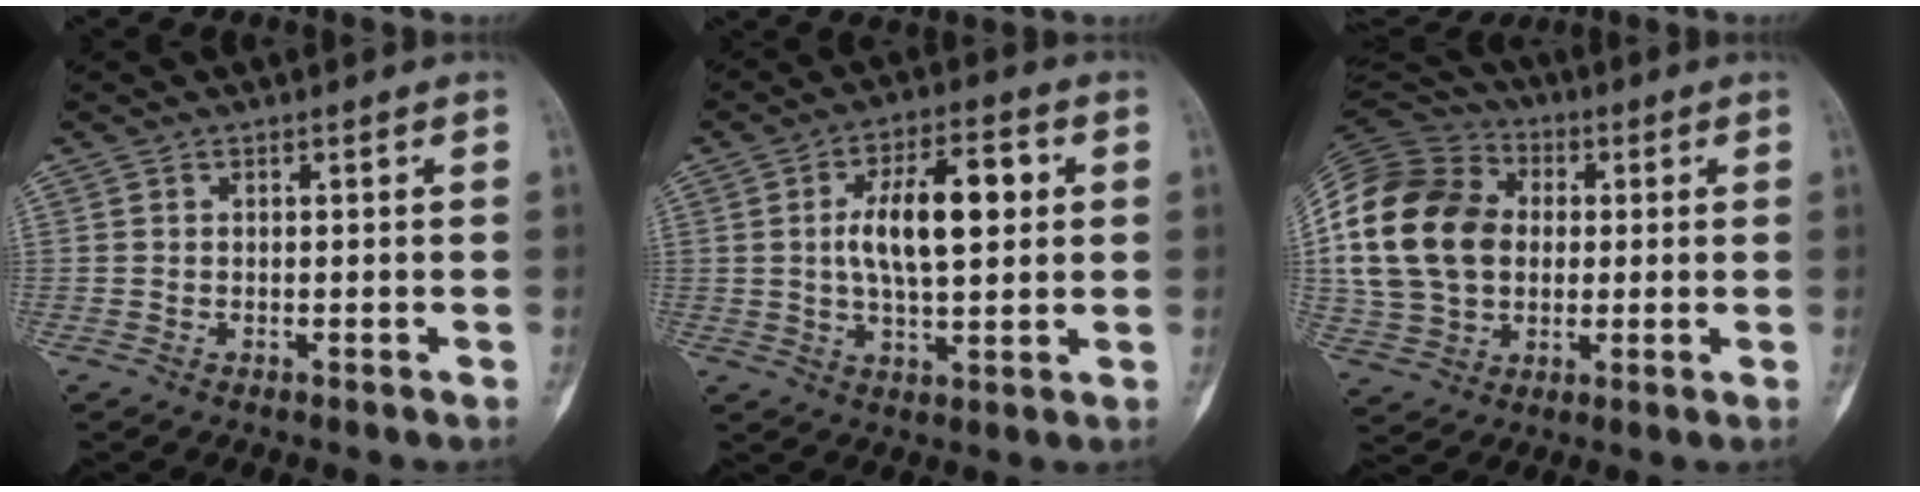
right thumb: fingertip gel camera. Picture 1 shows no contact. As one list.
[{"total": 13.3, "force": [2.1, 5.7, 11.8], "torque": [-0.190, 0.008, 0.033]}, {"total": 21.7, "force": [2.2, 16.3, 14.2], "torque": [-0.281, 0.020, 0.044]}]